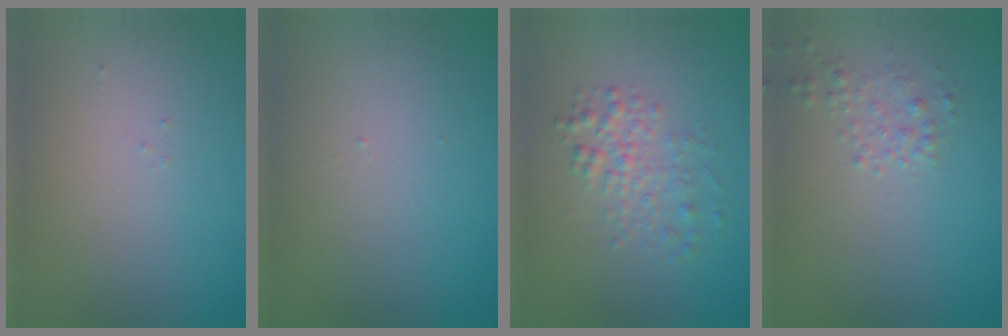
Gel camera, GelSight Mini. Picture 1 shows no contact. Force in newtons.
{"total": 0.0}
{"total": 2.7, "press": 2.7, "slide": 0.0}
{"total": 1.4, "press": 1.4, "slide": 0.0}